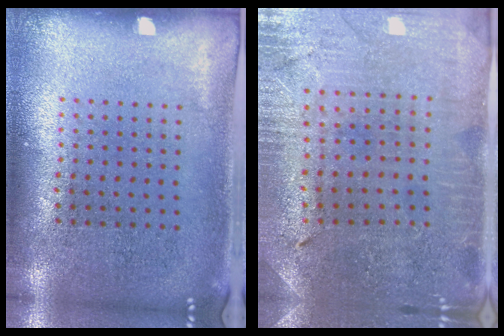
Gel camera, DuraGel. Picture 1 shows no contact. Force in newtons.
{"total": 0.7, "press": 0.6, "slide": 0.3}